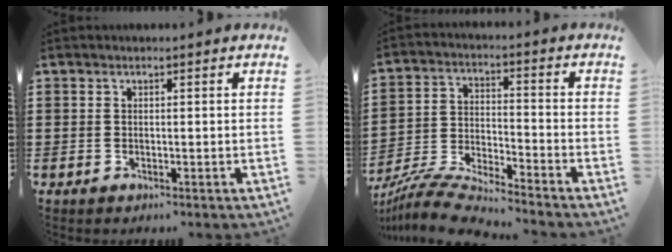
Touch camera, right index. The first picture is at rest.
{"total": 7.6, "force": [-7.3, 0.3, 2.2], "torque": [-0.060, -0.003, -0.148]}